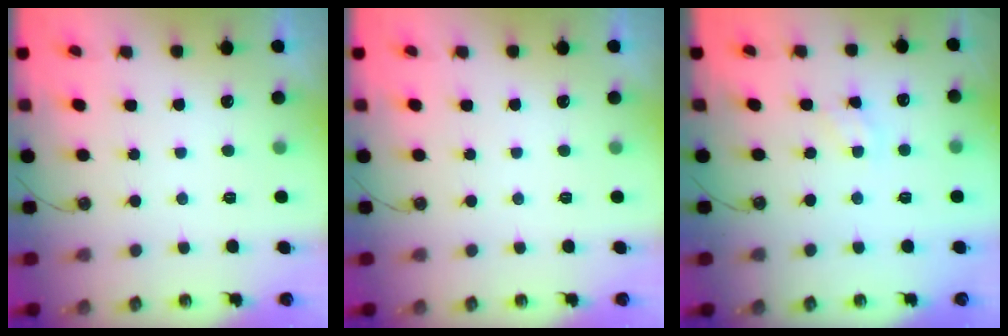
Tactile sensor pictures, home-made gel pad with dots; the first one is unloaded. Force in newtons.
{"total": 0.0}
{"total": 2.4, "press": 2.4, "slide": 0.4}